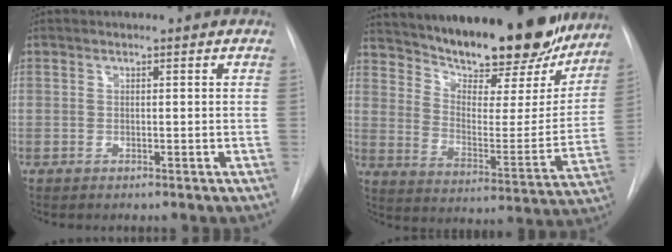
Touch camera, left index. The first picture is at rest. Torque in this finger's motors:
{"motor_torque": [0.57, -0.52, 0.68, 0.20]}